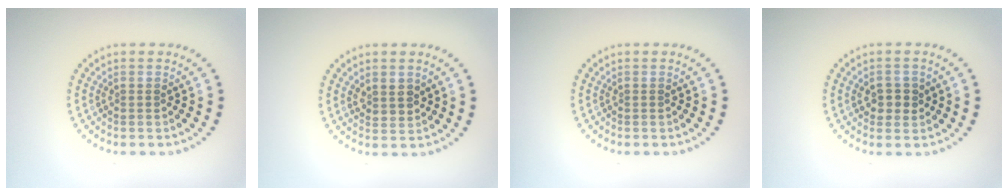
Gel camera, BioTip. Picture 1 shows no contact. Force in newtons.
{"total": 1.7, "press": 1.6, "slide": 0.7}
{"total": 0.0}
{"total": 2.1, "press": 2.0, "slide": 0.4}